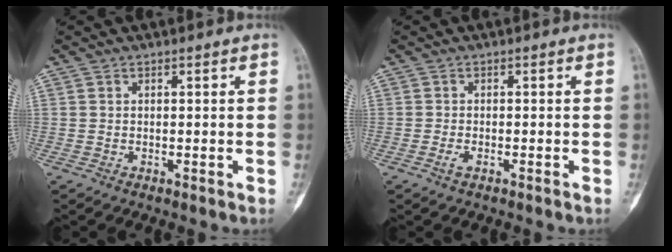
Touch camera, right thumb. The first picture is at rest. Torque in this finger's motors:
{"motor_torque": [-0.37, 0.62, -0.02, -0.11, -0.04]}